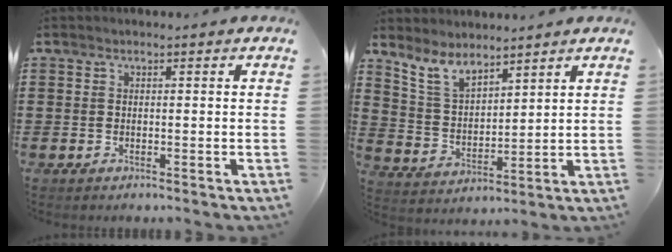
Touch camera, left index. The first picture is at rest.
{"total": 6.7, "force": [5.8, 2.3, 2.4], "torque": [-0.069, -0.017, 0.109]}